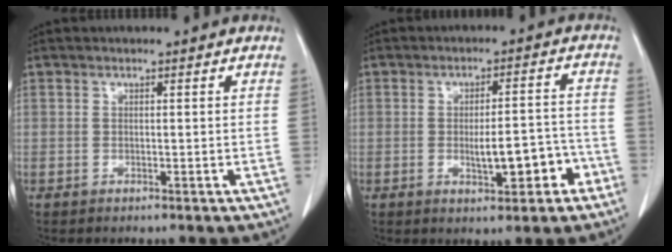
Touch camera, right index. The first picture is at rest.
{"total": 7.8, "force": [-2.8, 2.5, 6.8], "torque": [-0.101, 0.016, -0.032]}